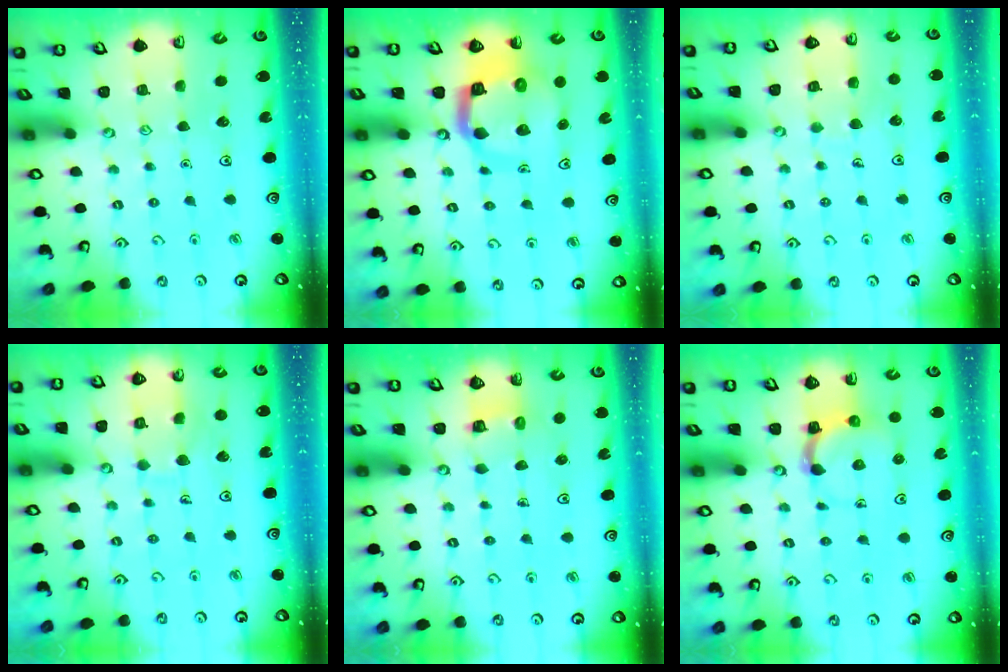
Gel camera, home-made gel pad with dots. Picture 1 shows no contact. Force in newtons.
{"total": 11.2, "press": 11.1, "slide": 1.5}
{"total": 5.8, "press": 5.7, "slide": 0.6}
{"total": 7.3, "press": 7.2, "slide": 0.7}
{"total": 3.2, "press": 3.2, "slide": 0.2}
{"total": 4.6, "press": 4.6, "slide": 0.8}